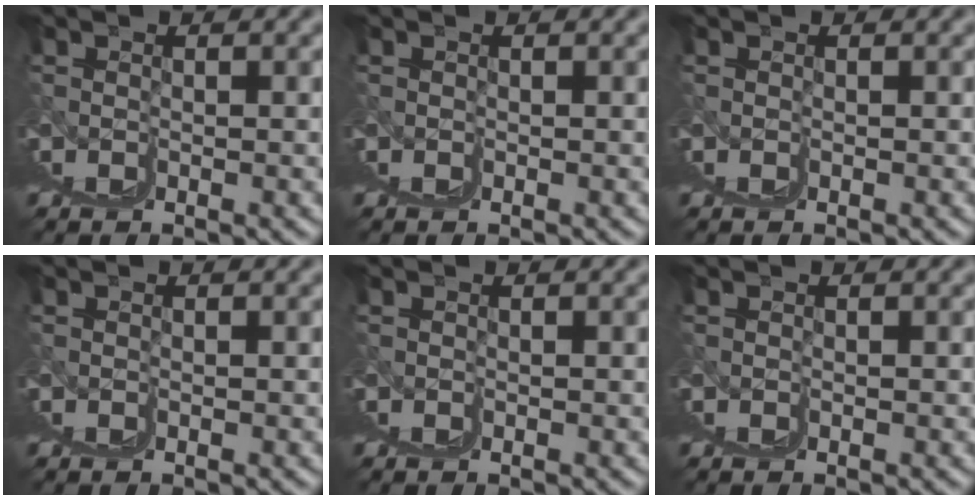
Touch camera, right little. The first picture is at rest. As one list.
[{"total": 0.0}, {"total": 0.0}, {"total": 0.0}, {"total": 0.0}, {"total": 0.0}]